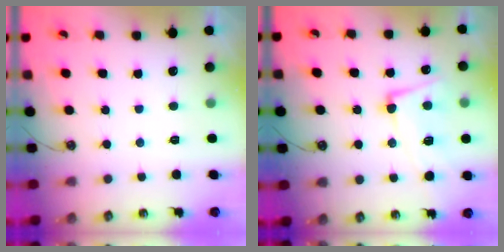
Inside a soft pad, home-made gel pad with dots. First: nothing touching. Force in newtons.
{"total": 6.3, "press": 6.0, "slide": 1.7}